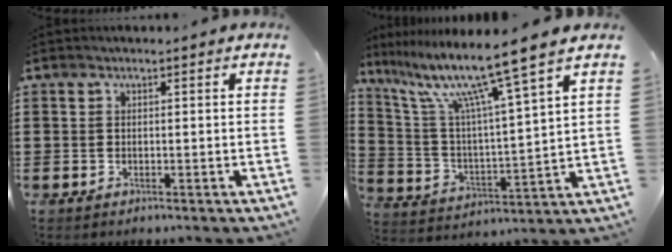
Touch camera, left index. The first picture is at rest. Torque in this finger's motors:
{"motor_torque": [1.22, -0.92, 0.55, 0.21]}